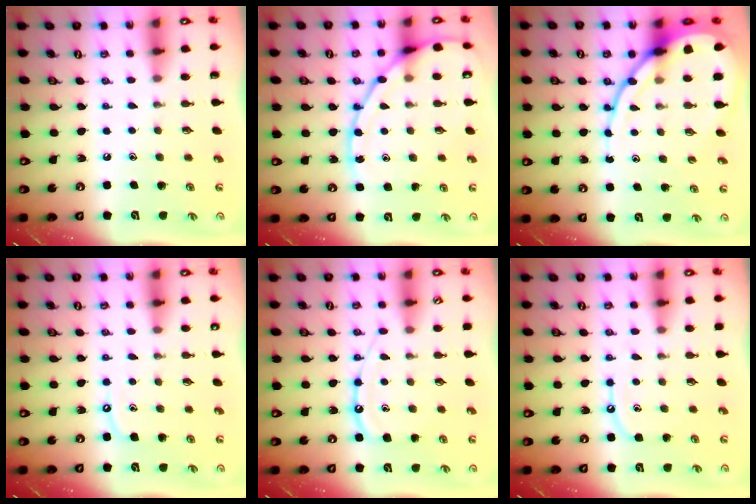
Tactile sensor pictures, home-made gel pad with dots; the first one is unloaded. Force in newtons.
{"total": 13.4, "press": 13.4, "slide": 1.3}
{"total": 13.9, "press": 13.8, "slide": 1.3}
{"total": 4.0, "press": 4.0, "slide": 0.3}
{"total": 10.9, "press": 10.9, "slide": 1.0}
{"total": 6.9, "press": 6.9, "slide": 0.6}